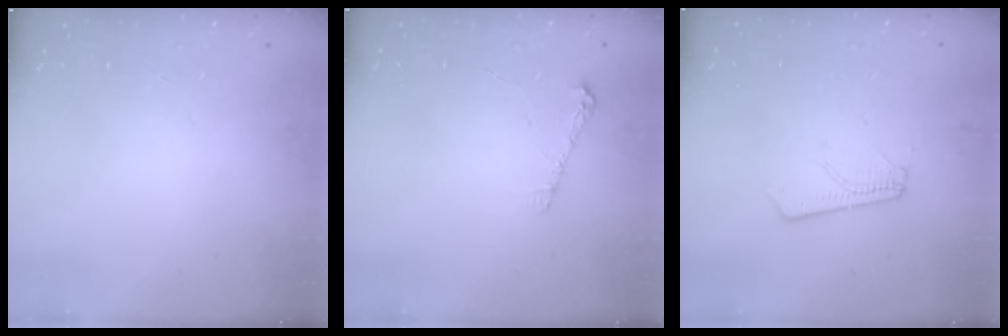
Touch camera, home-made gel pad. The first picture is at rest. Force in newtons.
{"total": 4.2, "press": 4.2, "slide": 0.5}
{"total": 4.9, "press": 4.9, "slide": 0.7}